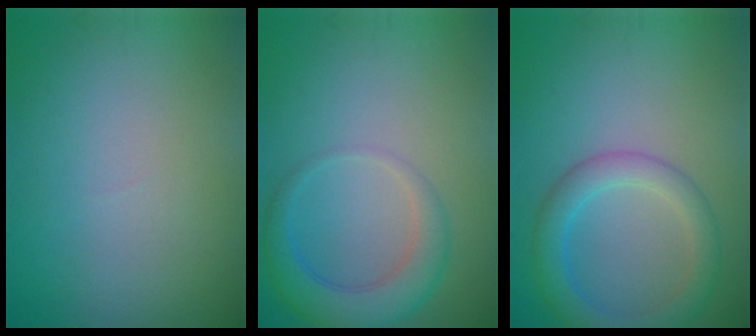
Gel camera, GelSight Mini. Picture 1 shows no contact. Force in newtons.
{"total": 4.0, "press": 3.9, "slide": 0.3}
{"total": 4.2, "press": 4.2, "slide": 0.2}